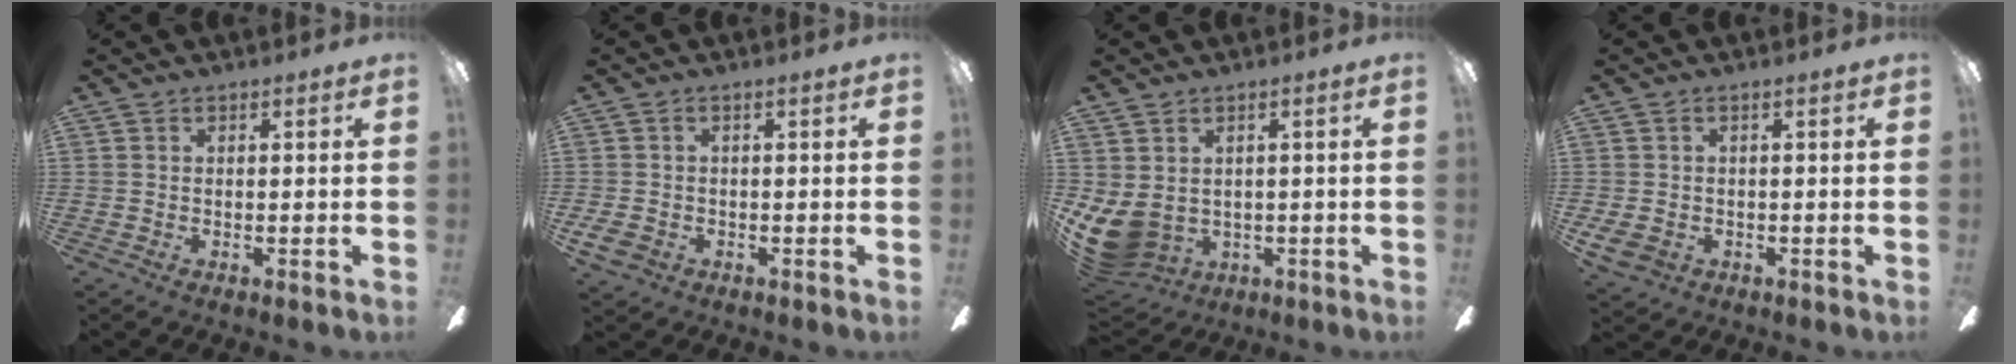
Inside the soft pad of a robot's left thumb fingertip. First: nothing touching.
{"total": 3.6, "force": [-1.5, 2.3, 2.3], "torque": [-0.055, 0.004, -0.031]}
{"total": 7.8, "force": [-0.9, 5.9, 5.0], "torque": [-0.134, -0.011, -0.012]}
{"total": 3.7, "force": [-1.1, 2.5, 2.5], "torque": [-0.060, 0.005, -0.024]}